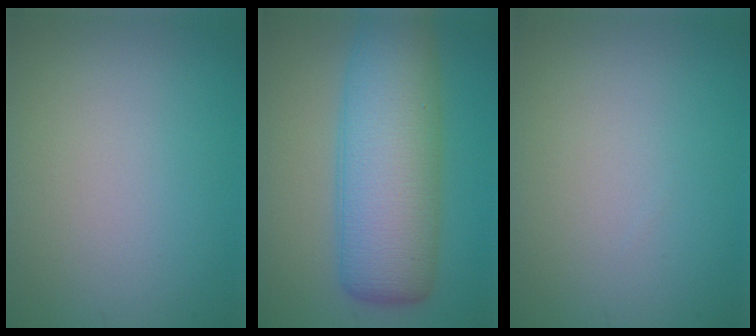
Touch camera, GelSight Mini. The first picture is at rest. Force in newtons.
{"total": 10.3, "press": 10.3, "slide": 0.4}
{"total": 0.0}